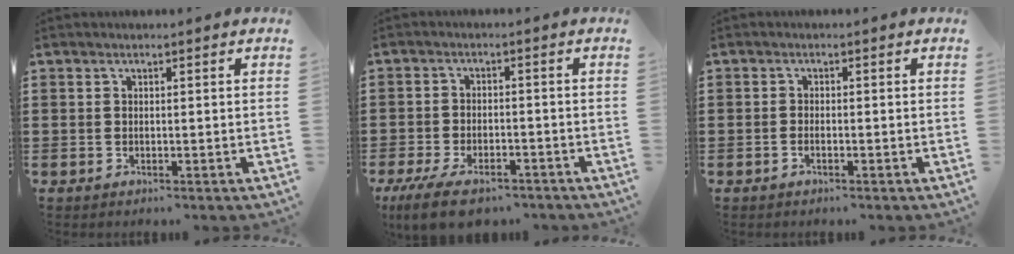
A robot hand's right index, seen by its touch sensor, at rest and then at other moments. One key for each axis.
{"total": 5.8, "fx": -4.5, "fy": 1.8, "fz": 3.2, "tx": -0.071, "ty": -0.002, "tz": -0.086}
{"total": 0.8, "fx": -0.5, "fy": 0.2, "fz": 0.6, "tx": -0.013, "ty": -0.004, "tz": -0.008}